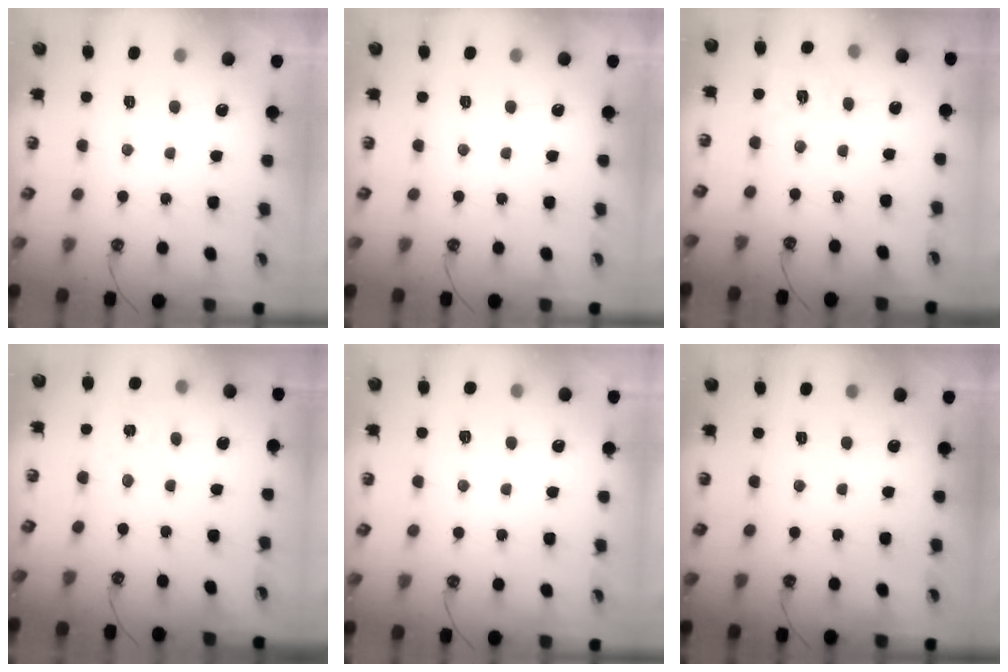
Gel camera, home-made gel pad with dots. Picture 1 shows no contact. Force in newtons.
{"total": 0.0}
{"total": 6.5, "press": 6.5, "slide": 0.7}
{"total": 1.3, "press": 1.3, "slide": 0.2}
{"total": 2.7, "press": 2.7, "slide": 0.4}
{"total": 0.0}